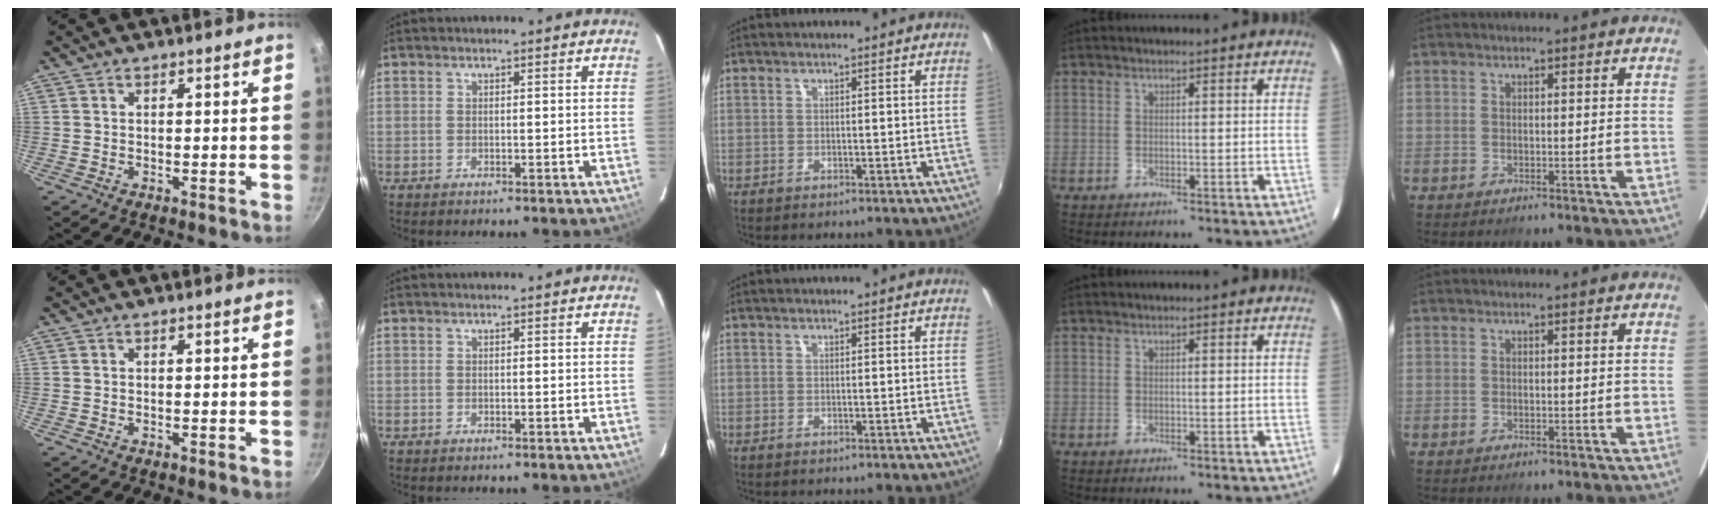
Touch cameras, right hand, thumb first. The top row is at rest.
{}